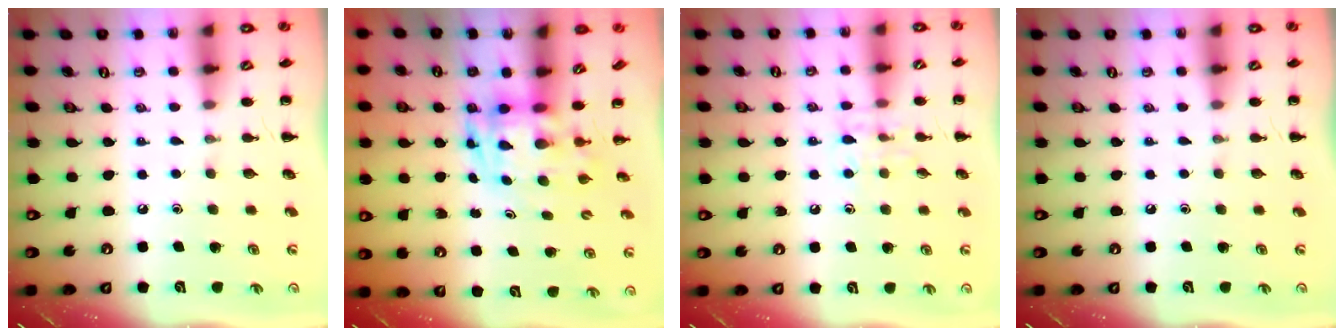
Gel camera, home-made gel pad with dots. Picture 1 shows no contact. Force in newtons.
{"total": 3.6, "press": 3.5, "slide": 0.7}
{"total": 7.2, "press": 7.1, "slide": 1.1}
{"total": 0.0}